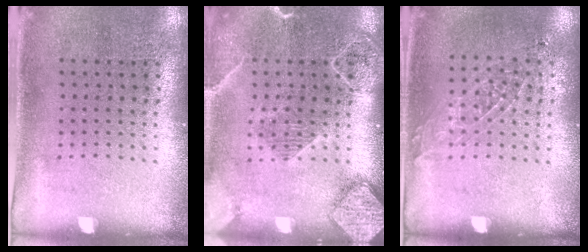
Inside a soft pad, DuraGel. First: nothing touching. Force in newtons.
{"total": 2.0, "press": 1.8, "slide": 0.8}
{"total": 0.9, "press": 0.9, "slide": 0.2}